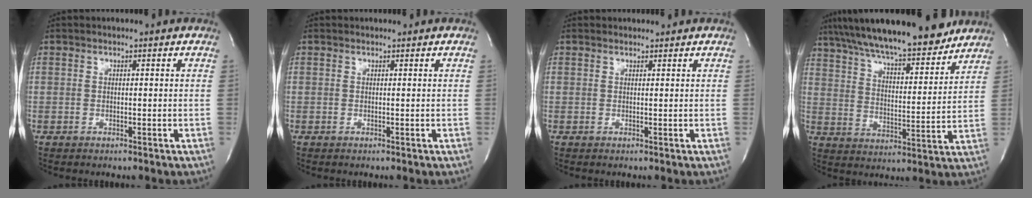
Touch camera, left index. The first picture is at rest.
{"total": 0.0}
{"total": 0.7, "force": [0.7, 0.2, -0.1], "torque": [-0.007, 0.004, 0.012]}
{"total": 21.0, "force": [17.8, 3.7, 10.5], "torque": [-0.182, 0.022, 0.272]}